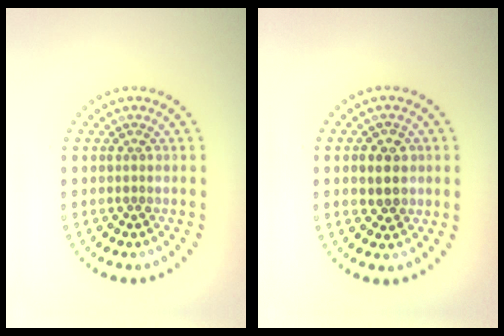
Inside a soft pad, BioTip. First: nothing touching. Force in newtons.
{"total": 2.6, "press": 2.6, "slide": 0.6}